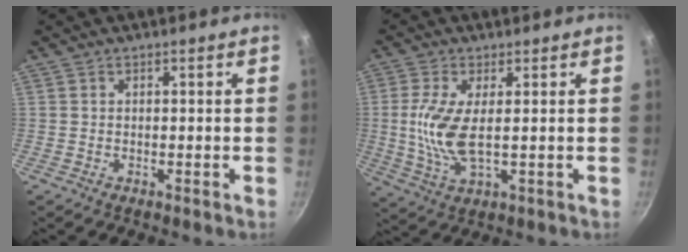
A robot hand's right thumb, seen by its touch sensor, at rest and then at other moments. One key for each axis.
{"total": 9.0, "fx": 0.3, "fy": 3.4, "fz": 8.3, "tx": -0.196, "ty": -0.011, "tz": 0.011}